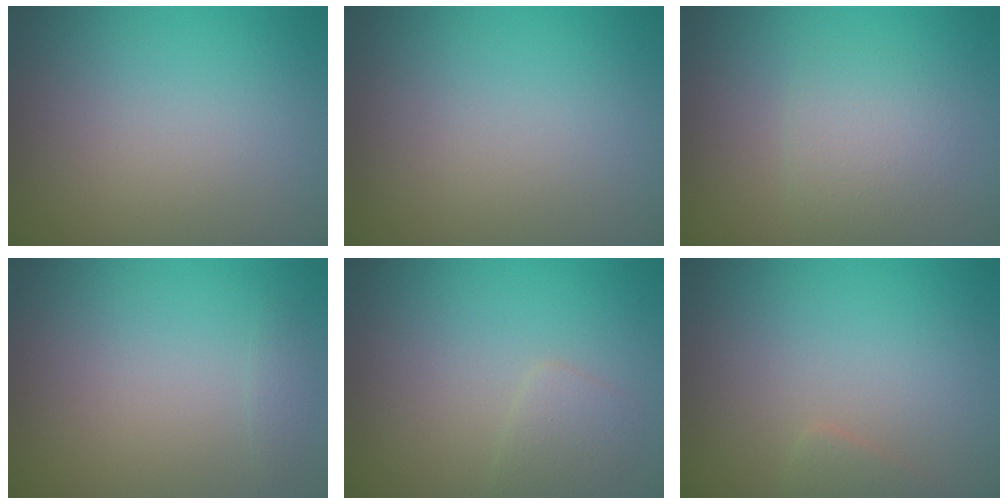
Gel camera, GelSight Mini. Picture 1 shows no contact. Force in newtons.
{"total": 0.0}
{"total": 2.3, "press": 2.3, "slide": 0.1}
{"total": 0.7, "press": 0.7, "slide": 0.0}
{"total": 1.7, "press": 1.7, "slide": 0.0}
{"total": 1.0, "press": 1.0, "slide": 0.1}